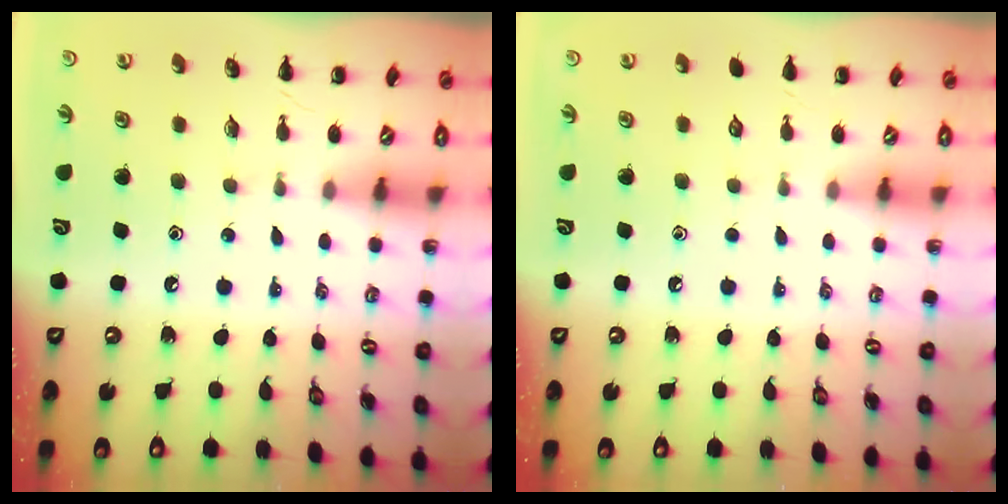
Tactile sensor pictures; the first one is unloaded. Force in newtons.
{"total": 0.0}